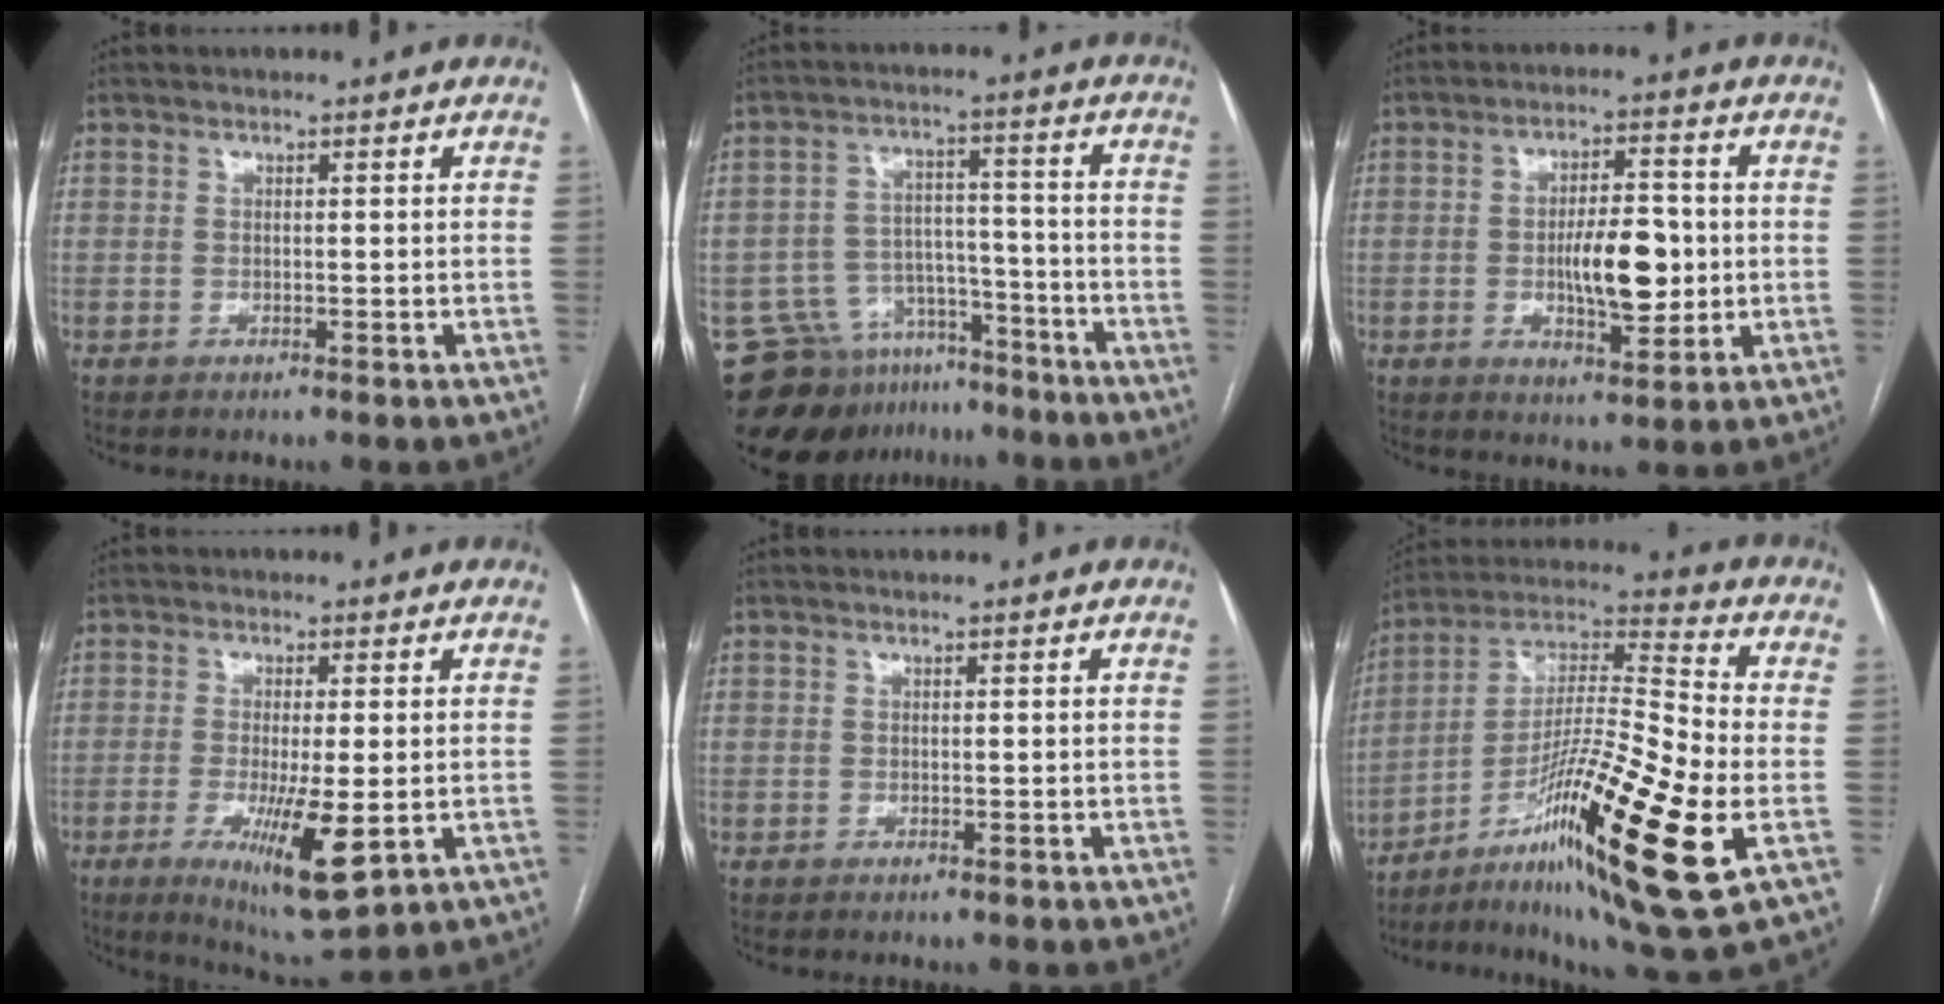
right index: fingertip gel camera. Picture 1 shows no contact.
{"total": 13.8, "force": [-11.1, 7.6, 3.1], "torque": [-0.050, 0.043, -0.166]}
{"total": 9.3, "force": [-0.8, 3.2, 8.7], "torque": [-0.147, 0.004, -0.008]}
{"total": 10.5, "force": [-2.9, 1.9, 9.9], "torque": [-0.169, -0.027, -0.038]}
{"total": 0.0}
{"total": 22.7, "force": [-8.2, 1.2, 21.2], "torque": [-0.375, -0.028, -0.142]}